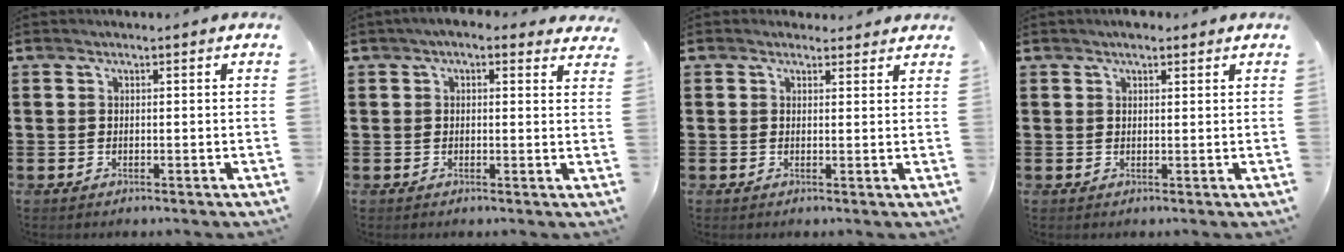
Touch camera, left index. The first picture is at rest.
{"total": 2.3, "force": [1.4, 1.1, 1.4], "torque": [-0.032, 0.007, 0.023]}
{"total": 1.6, "force": [1.4, 0.8, 0.2], "torque": [0.001, 0.003, 0.025]}
{"total": 1.6, "force": [1.3, 0.5, 0.7], "torque": [-0.016, 0.003, 0.023]}